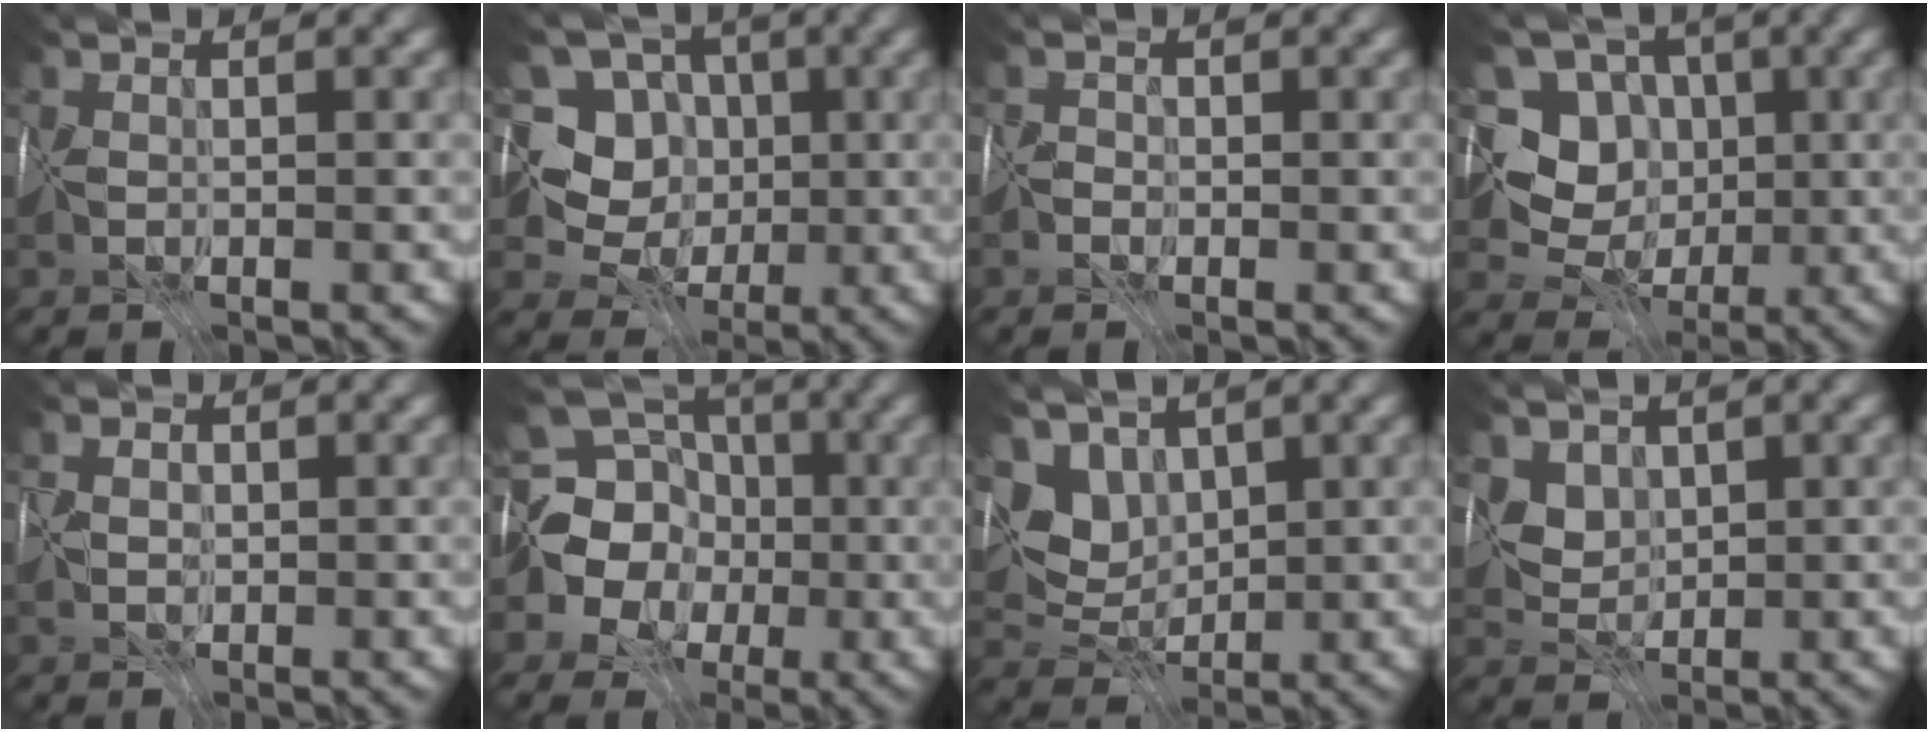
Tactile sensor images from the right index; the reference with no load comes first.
{"total": 6.4, "force": [1.0, 6.1, 1.8], "torque": [-0.023, 0.011, -0.018]}
{"total": 1.3, "force": [-0.5, -0.2, -1.1], "torque": [0.037, 0.009, -0.020]}
{"total": 5.1, "force": [0.9, 4.8, 1.4], "torque": [-0.007, -0.005, -0.012]}
{"total": 1.8, "force": [0.3, 1.6, 0.7], "torque": [-0.001, 0.018, -0.015]}
{"total": 11.1, "force": [-0.4, 10.3, 4.1], "torque": [-0.101, 0.033, -0.049]}
{"total": 3.1, "force": [2.4, 1.9, 0.6], "torque": [-0.008, 0.002, 0.035]}
{"total": 2.1, "force": [1.8, 1.0, -0.2], "torque": [-0.002, -0.002, 0.046]}